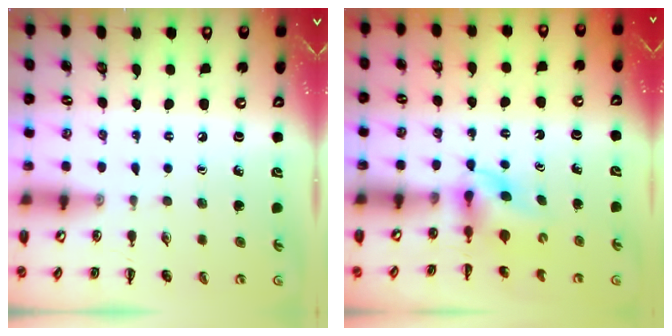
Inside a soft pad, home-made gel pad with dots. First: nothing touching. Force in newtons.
{"total": 4.1, "press": 4.0, "slide": 1.0}